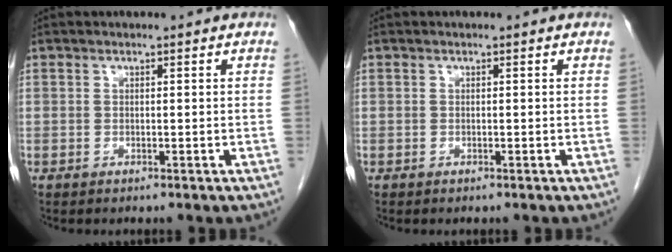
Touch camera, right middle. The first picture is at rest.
{"total": 0.0}